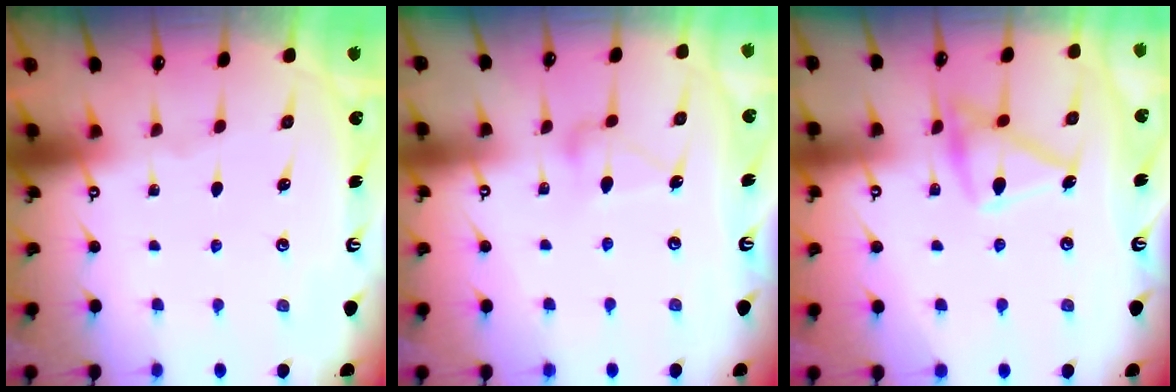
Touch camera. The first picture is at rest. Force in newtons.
{"total": 9.9, "press": 9.9, "slide": 0.4}
{"total": 16.0, "press": 16.0, "slide": 1.0}